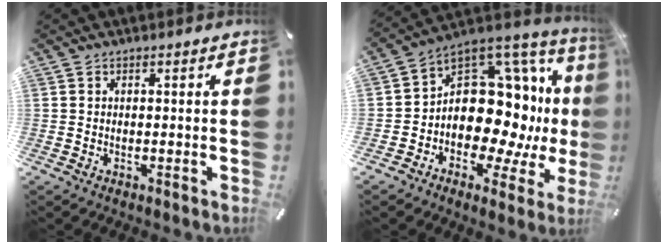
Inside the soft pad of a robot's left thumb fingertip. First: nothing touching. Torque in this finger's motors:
{"motor_torque": [1.47, 1.68, 1.37, 1.09, 0.20]}